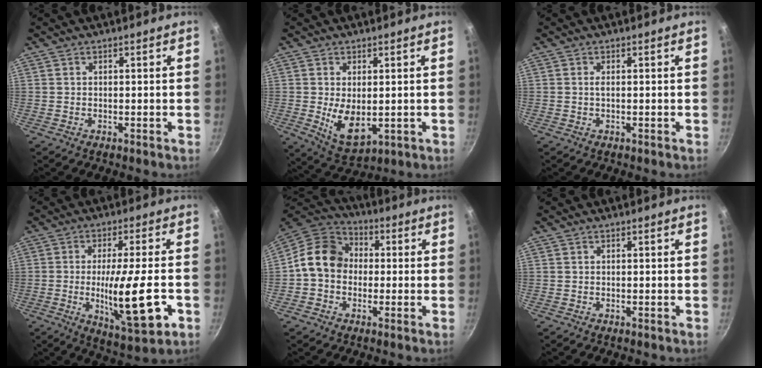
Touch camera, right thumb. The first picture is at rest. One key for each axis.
{"total": 8.3, "fx": -0.3, "fy": 4.6, "fz": 6.9, "tx": -0.115, "ty": -0.019, "tz": 0.013}
{"total": 0.6, "fx": 0.1, "fy": 0.1, "fz": 0.5, "tx": -0.011, "ty": 0.000, "tz": 0.000}
{"total": 15.4, "fx": -3.4, "fy": 3.1, "fz": 14.7, "tx": -0.239, "ty": -0.008, "tz": -0.052}
{"total": 11.8, "fx": -0.1, "fy": 9.8, "fz": 6.5, "tx": -0.077, "ty": 0.034, "tz": -0.026}
{"total": 0.0}